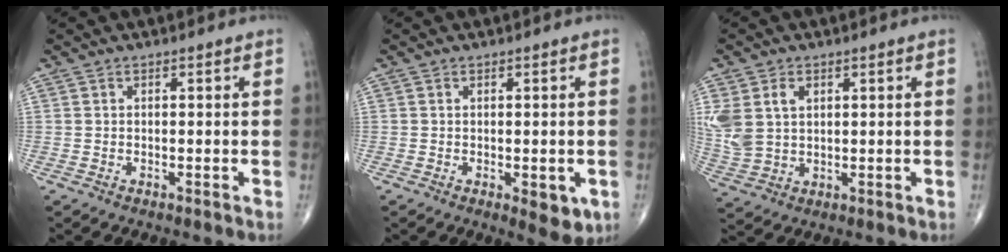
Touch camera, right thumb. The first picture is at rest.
{"total": 4.8, "force": [-1.3, 2.1, 4.1], "torque": [-0.038, -0.008, -0.011]}
{"total": 8.7, "force": [2.6, 6.0, 5.8], "torque": [-0.124, 0.001, 0.064]}